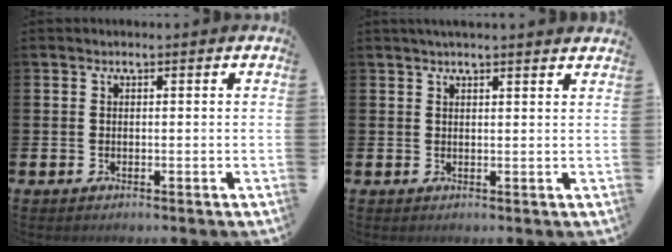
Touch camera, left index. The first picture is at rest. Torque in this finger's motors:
{"motor_torque": [0.98, -1.16, 0.17, 0.13]}